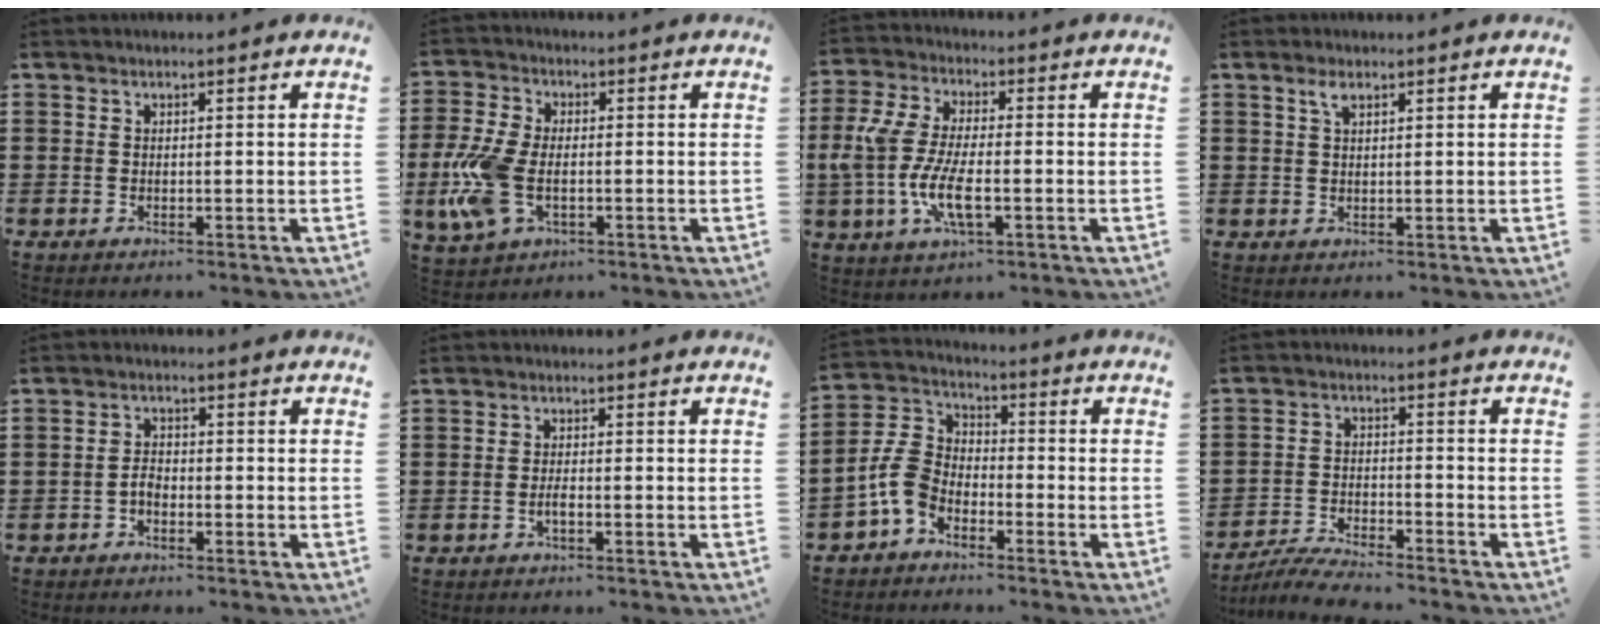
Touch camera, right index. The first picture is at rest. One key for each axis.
{"total": 9.2, "fx": -2.1, "fy": 4.9, "fz": 7.5, "tx": -0.181, "ty": -0.008, "tz": -0.040}
{"total": 8.9, "fx": -2.2, "fy": 3.9, "fz": 7.8, "tx": -0.198, "ty": -0.016, "tz": -0.050}
{"total": 2.0, "fx": 1.1, "fy": 0.7, "fz": 1.5, "tx": -0.034, "ty": 0.003, "tz": 0.019}
{"total": 2.2, "fx": -1.1, "fy": 1.2, "fz": 1.5, "tx": -0.039, "ty": 0.001, "tz": -0.025}
{"total": 1.4, "fx": -0.7, "fy": 0.3, "fz": 1.2, "tx": -0.023, "ty": 0.001, "tz": -0.011}
{"total": 6.9, "fx": -3.3, "fy": 4.5, "fz": 4.1, "tx": -0.120, "ty": 0.003, "tz": -0.073}
{"total": 4.8, "fx": -4.7, "fy": 0.0, "fz": 1.1, "tx": -0.027, "ty": -0.003, "tz": -0.096}